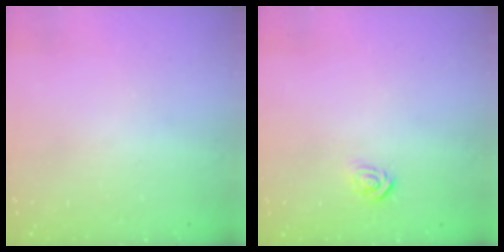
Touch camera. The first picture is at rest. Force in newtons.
{"total": 3.1, "press": 3.1, "slide": 0.0}